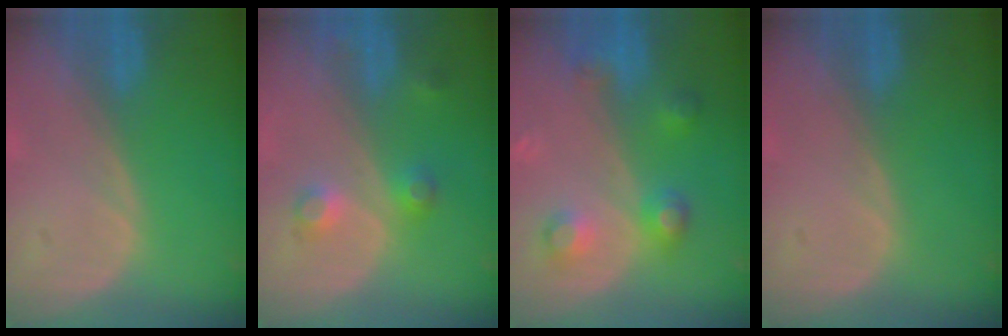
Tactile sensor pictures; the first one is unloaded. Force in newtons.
{"total": 3.8, "press": 3.4, "slide": 1.6}
{"total": 5.3, "press": 5.3, "slide": 0.3}
{"total": 0.0}